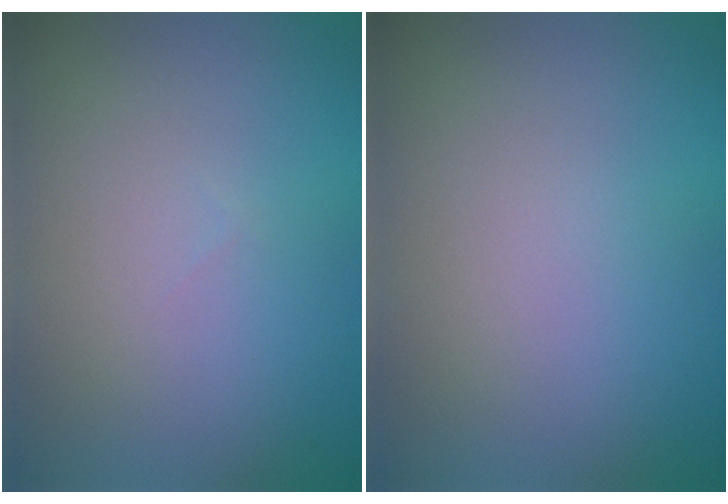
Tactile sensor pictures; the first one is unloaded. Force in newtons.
{"total": 0.0}